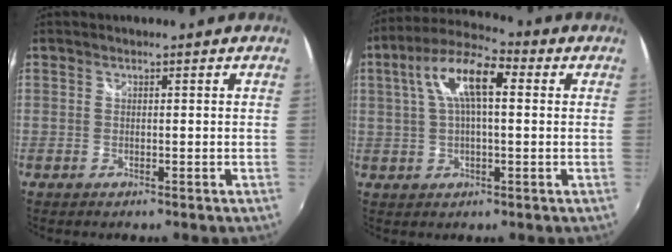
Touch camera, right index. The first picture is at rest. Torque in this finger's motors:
{"motor_torque": [0.49, -0.02, 0.45, 0.14]}